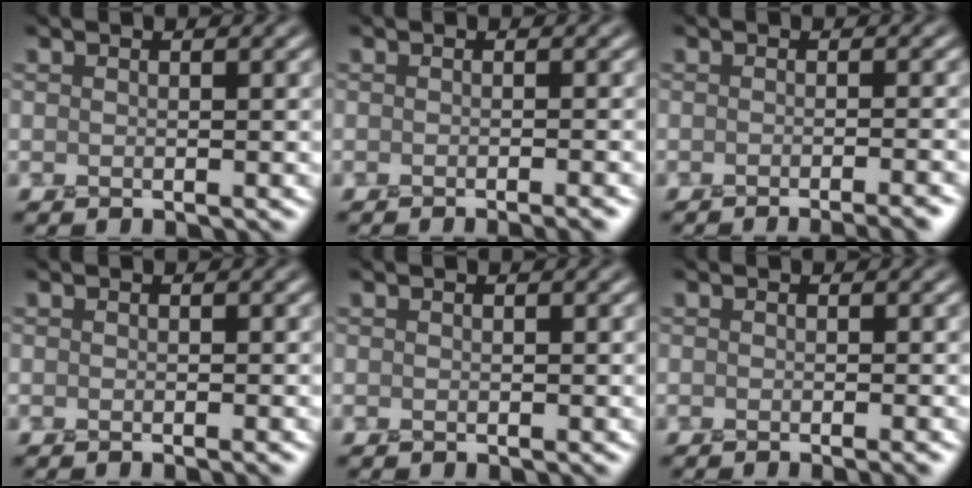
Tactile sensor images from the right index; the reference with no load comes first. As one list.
[{"total": 2.5, "force": [-1.3, 0.8, 2.0], "torque": [-0.003, 0.001, -0.016]}, {"total": 4.3, "force": [-2.7, 1.3, 3.1], "torque": [-0.017, 0.009, -0.030]}, {"total": 0.7, "force": [-0.3, 0.1, 0.6], "torque": [-0.003, -0.001, -0.007]}, {"total": 0.0}, {"total": 1.3, "force": [-0.5, 0.4, 1.2], "torque": [-0.005, -0.005, -0.009]}]